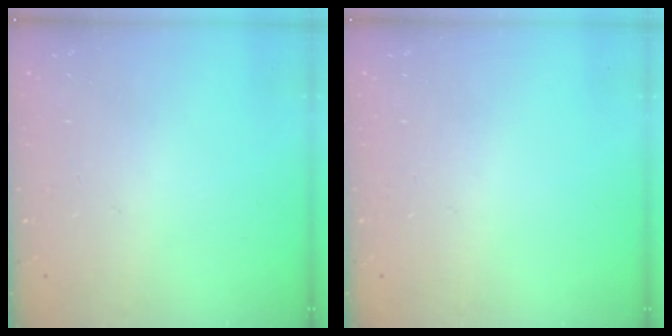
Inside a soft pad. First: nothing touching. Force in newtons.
{"total": 0.0}